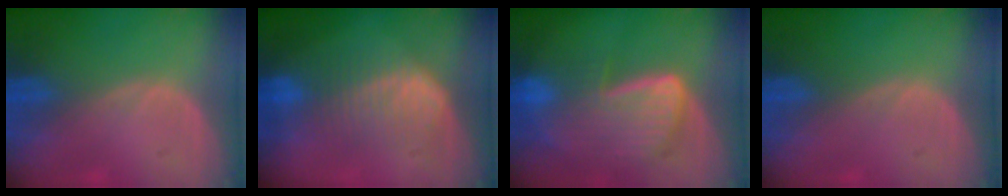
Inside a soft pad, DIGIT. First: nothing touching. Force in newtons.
{"total": 6.9, "press": 6.9, "slide": 0.5}
{"total": 9.2, "press": 8.1, "slide": 4.5}
{"total": 0.0}